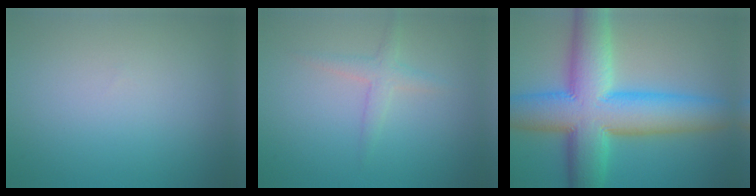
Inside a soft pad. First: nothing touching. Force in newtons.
{"total": 1.9, "press": 1.9, "slide": 0.1}
{"total": 13.3, "press": 13.3, "slide": 0.3}